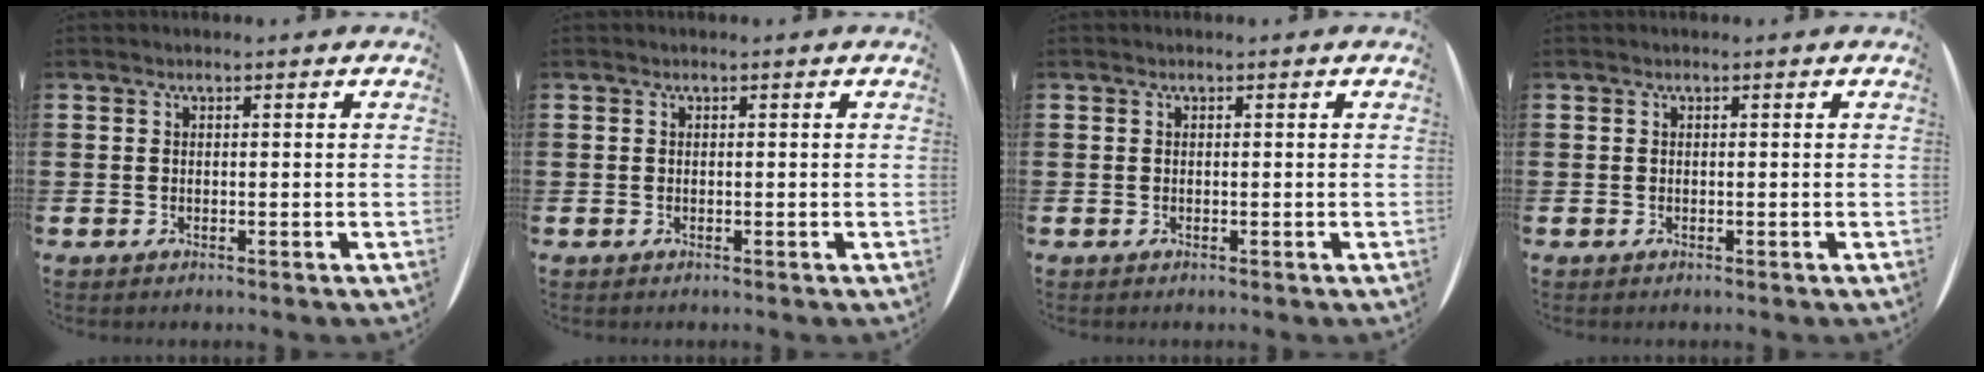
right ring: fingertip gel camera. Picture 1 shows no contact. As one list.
[{"total": 0.0}, {"total": 0.0}, {"total": 0.0}]